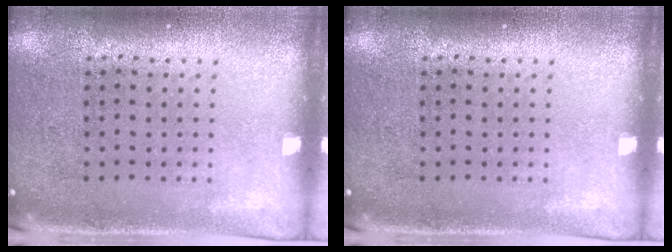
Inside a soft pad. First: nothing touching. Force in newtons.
{"total": 0.0}